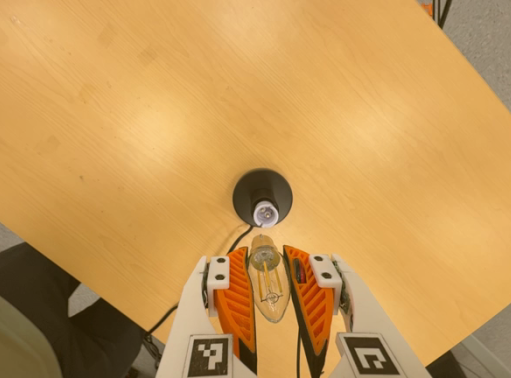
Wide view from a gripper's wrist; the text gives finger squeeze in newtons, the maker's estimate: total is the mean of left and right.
{"total": 22.1, "left": 23.3, "right": 20.9}